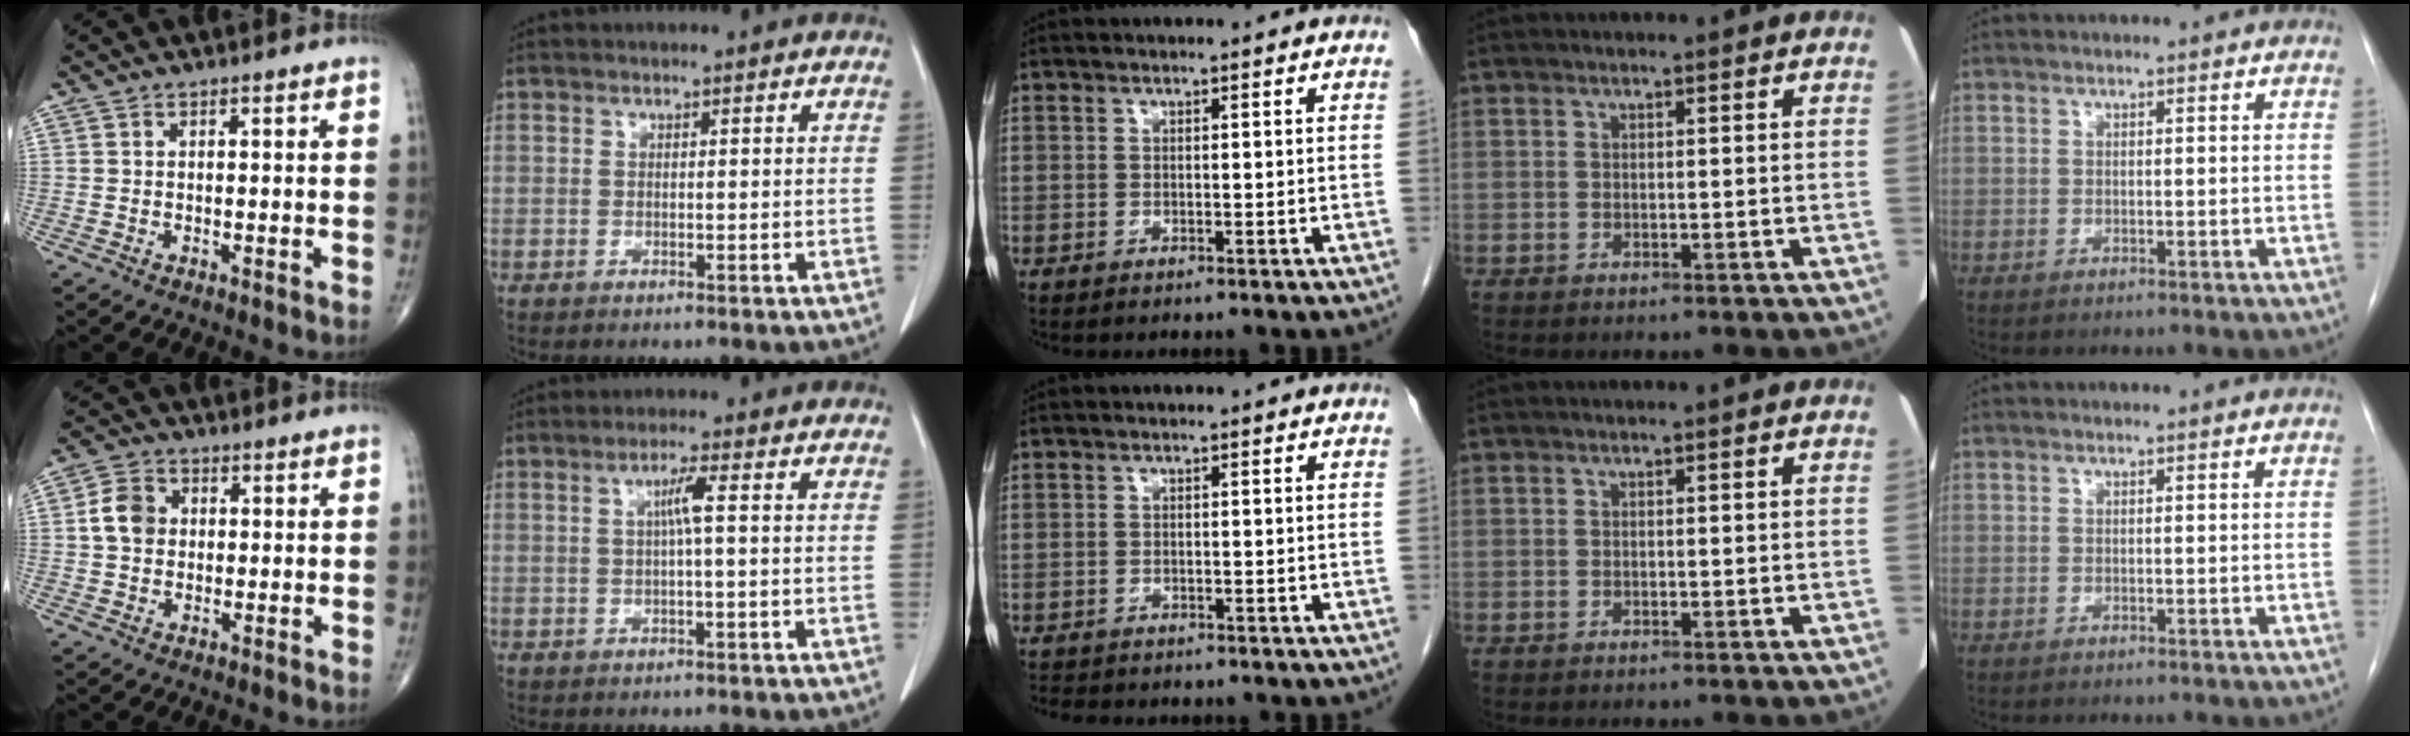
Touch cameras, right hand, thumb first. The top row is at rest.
{"thumb": {"total": 5.8, "force": [0.5, 4.7, 3.4], "torque": [-0.053, 0.009, 0.003]}, "index": {"total": 2.9, "force": [0.3, -0.3, 2.9], "torque": [-0.055, 0.003, 0.006]}, "middle": {"total": 3.9, "force": [-3.4, 1.5, 1.3], "torque": [-0.026, -0.006, -0.046]}}